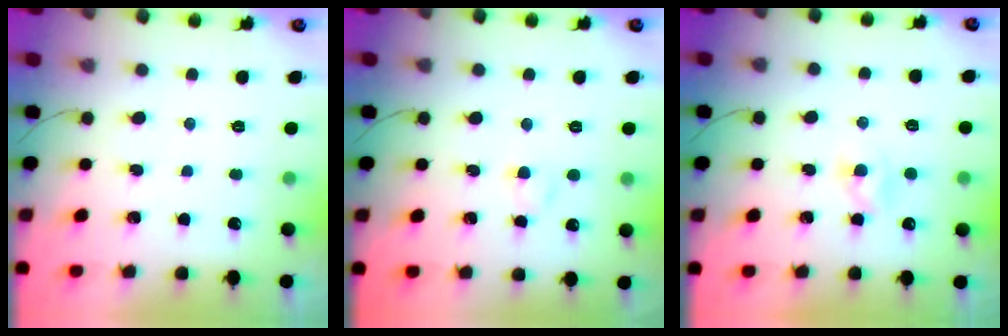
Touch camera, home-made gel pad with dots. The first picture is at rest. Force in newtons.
{"total": 2.4, "press": 2.2, "slide": 1.0}
{"total": 2.2, "press": 2.0, "slide": 1.1}